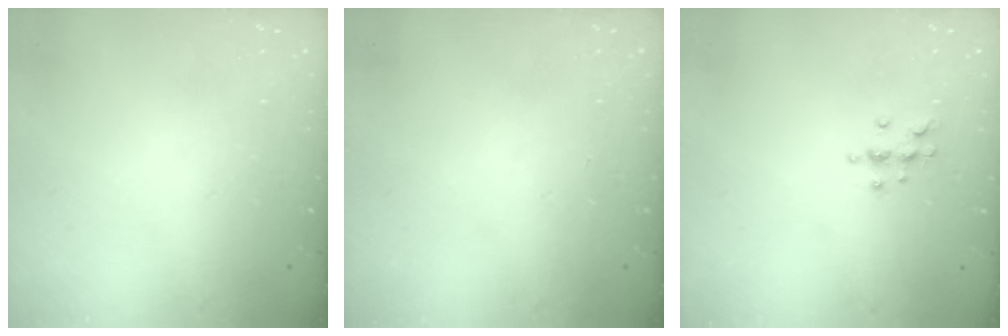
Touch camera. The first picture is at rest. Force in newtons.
{"total": 0.0}
{"total": 6.3, "press": 6.2, "slide": 0.7}